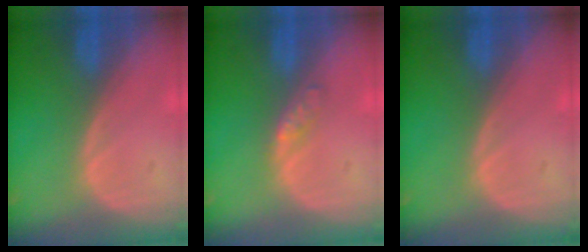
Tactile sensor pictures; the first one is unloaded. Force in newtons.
{"total": 2.0, "press": 2.0, "slide": 0.1}
{"total": 0.0}